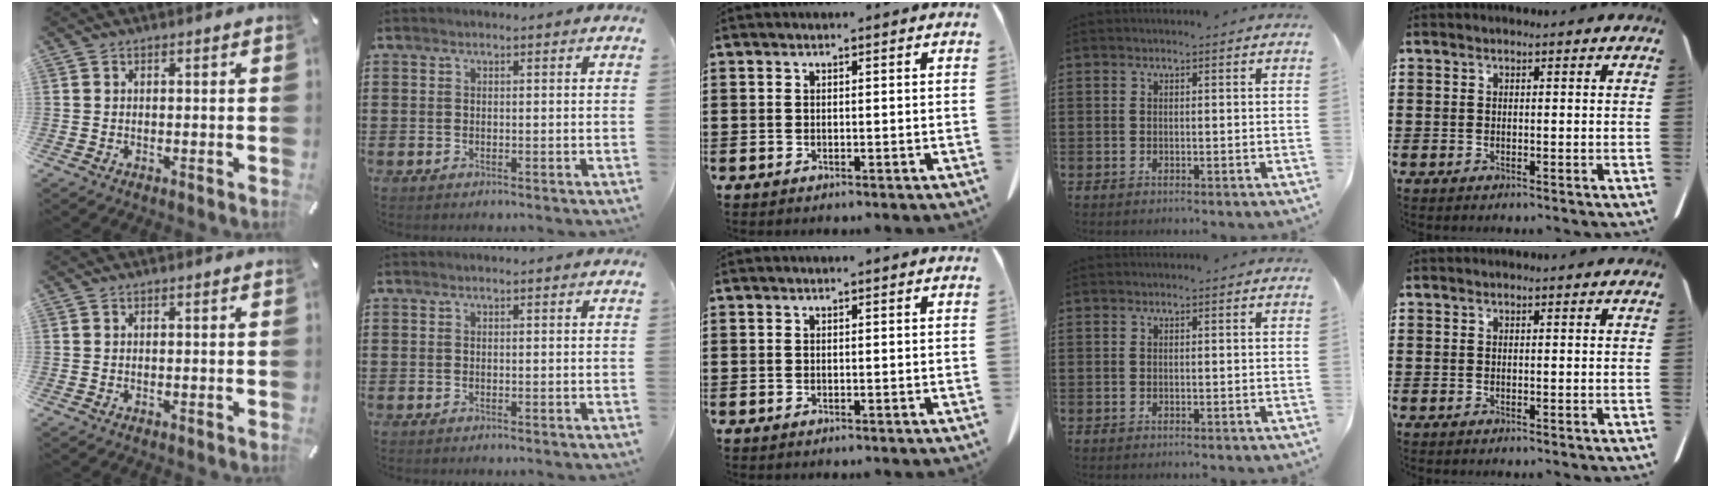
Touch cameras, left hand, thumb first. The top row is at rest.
{}